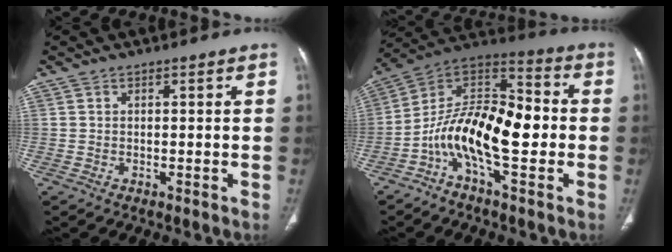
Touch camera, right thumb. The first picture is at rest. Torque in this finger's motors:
{"motor_torque": [2.58, 2.42, 1.54, -1.23, 0.19]}